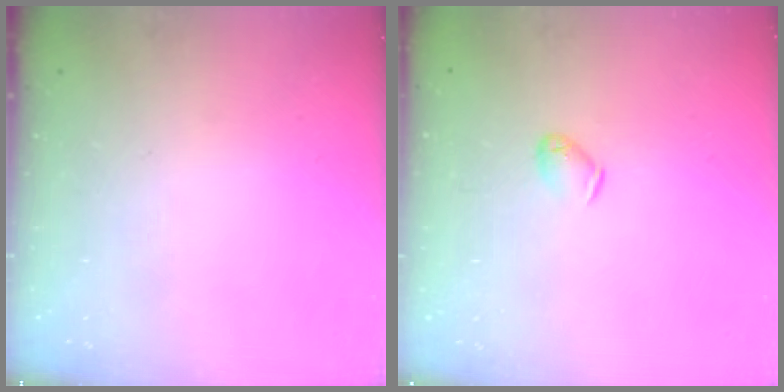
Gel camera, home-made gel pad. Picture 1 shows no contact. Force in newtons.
{"total": 3.6, "press": 3.5, "slide": 0.8}